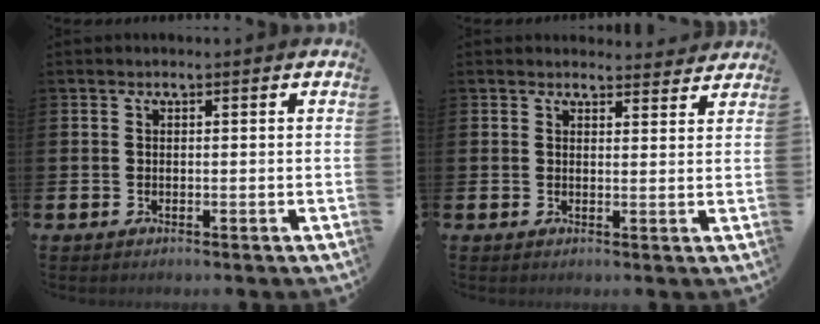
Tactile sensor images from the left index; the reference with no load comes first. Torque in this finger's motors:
{"motor_torque": [0.90, -1.24, 0.18, 0.00]}